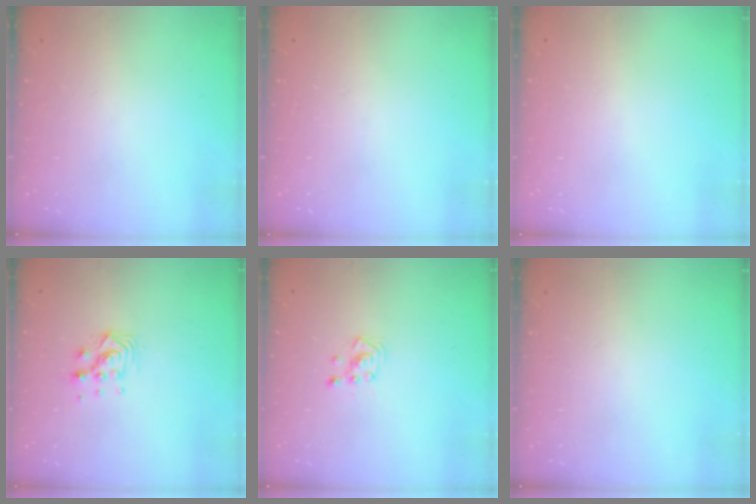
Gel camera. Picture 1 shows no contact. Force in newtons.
{"total": 0.0}
{"total": 0.0}
{"total": 7.6, "press": 7.5, "slide": 0.5}
{"total": 3.1, "press": 3.1, "slide": 0.3}
{"total": 0.0}